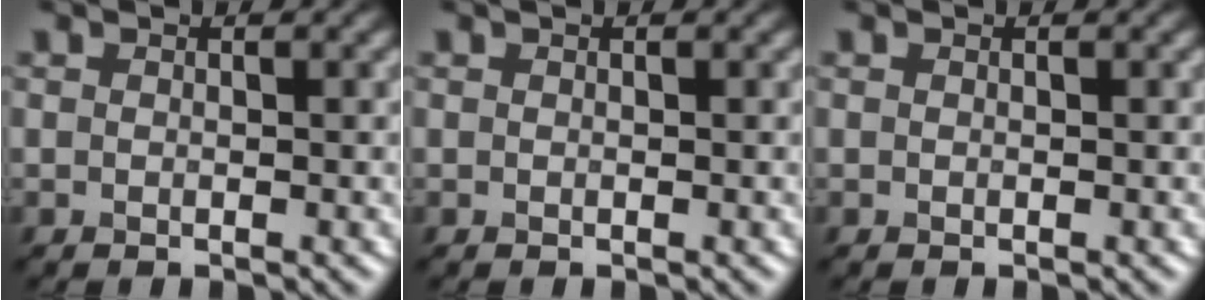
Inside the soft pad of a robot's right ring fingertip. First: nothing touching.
{"total": 0.0}
{"total": 0.0}